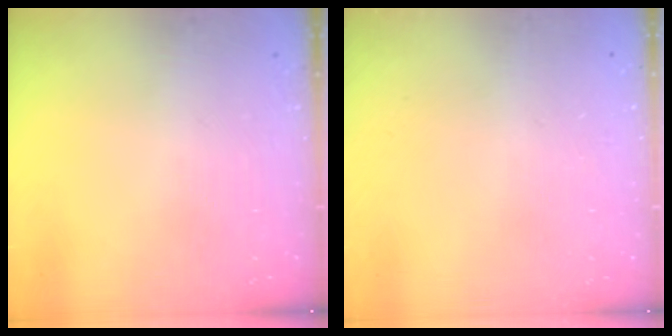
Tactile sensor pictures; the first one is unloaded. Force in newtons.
{"total": 2.4, "press": 2.4, "slide": 0.2}